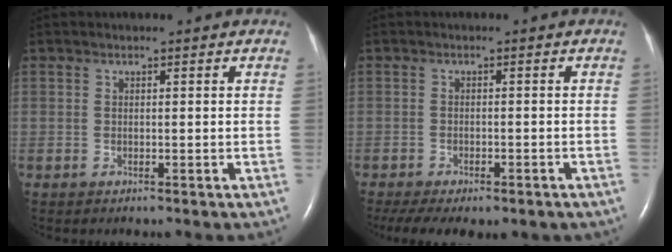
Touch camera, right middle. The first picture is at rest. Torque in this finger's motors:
{"motor_torque": [1.10, -1.04, 0.19, 0.05]}